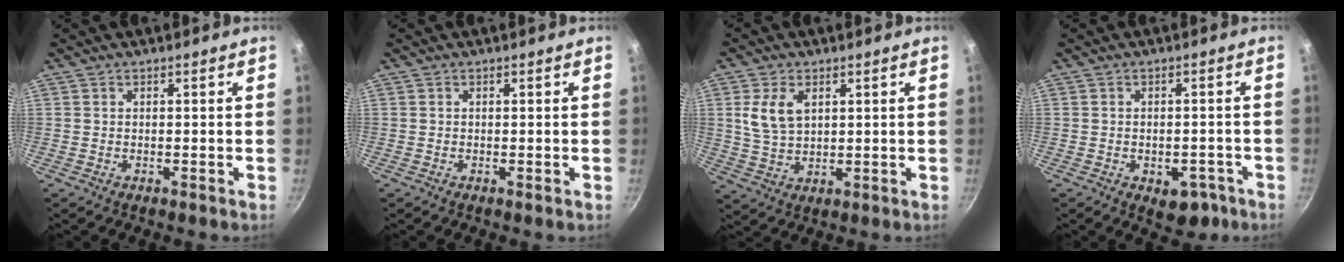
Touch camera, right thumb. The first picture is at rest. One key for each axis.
{"total": 0.0}
{"total": 7.2, "fx": 2.3, "fy": 4.5, "fz": 5.2, "tx": -0.094, "ty": -0.006, "tz": 0.052}
{"total": 5.5, "fx": -2.7, "fy": 3.3, "fz": 3.5, "tx": -0.024, "ty": 0.018, "tz": -0.028}